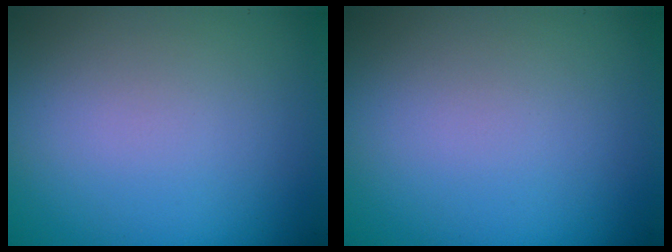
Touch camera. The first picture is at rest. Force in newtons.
{"total": 0.0}